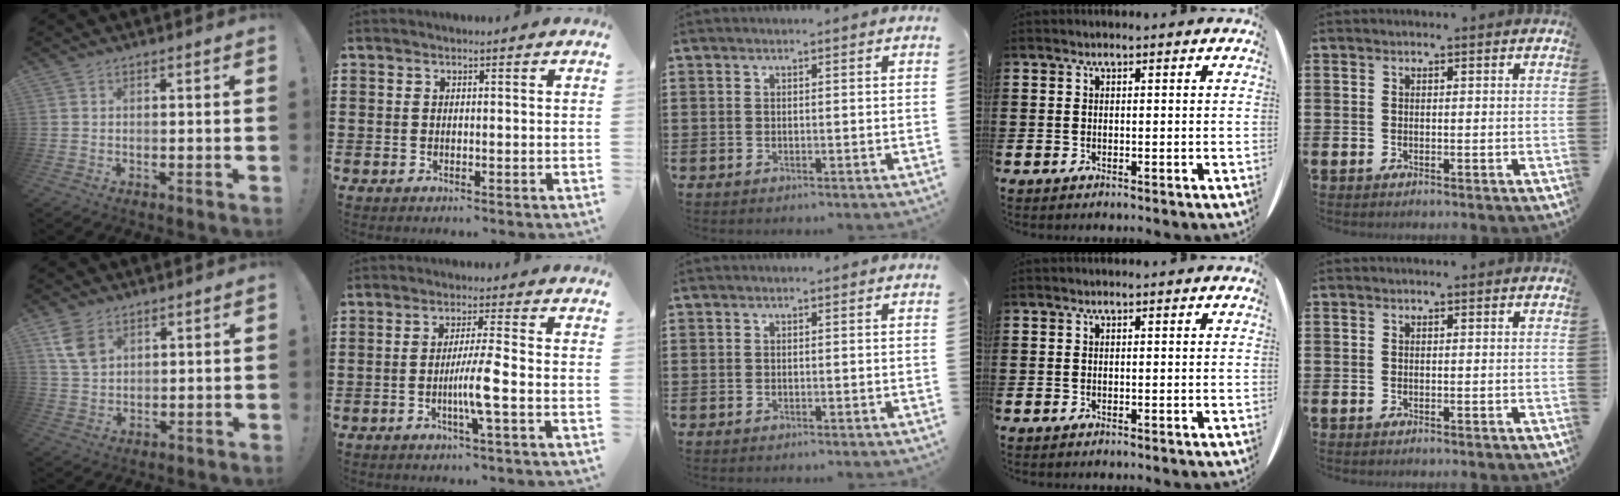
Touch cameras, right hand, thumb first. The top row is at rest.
{"thumb": {"total": 7.5, "force": [3.9, 4.9, 4.2], "torque": [-0.072, -0.013, 0.075]}, "index": {"total": 5.5, "force": [-1.5, -0.4, 5.3], "torque": [-0.098, -0.012, -0.033]}}